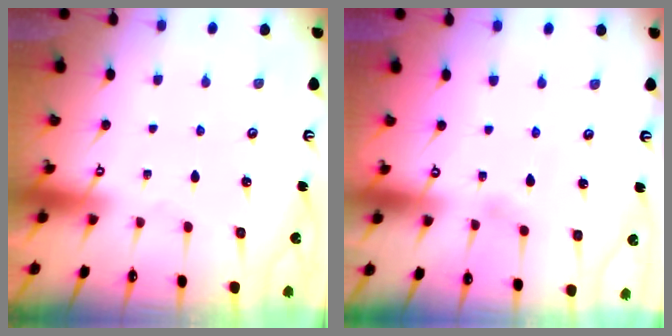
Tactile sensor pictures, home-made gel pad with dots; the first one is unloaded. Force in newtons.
{"total": 3.3, "press": 3.3, "slide": 0.3}